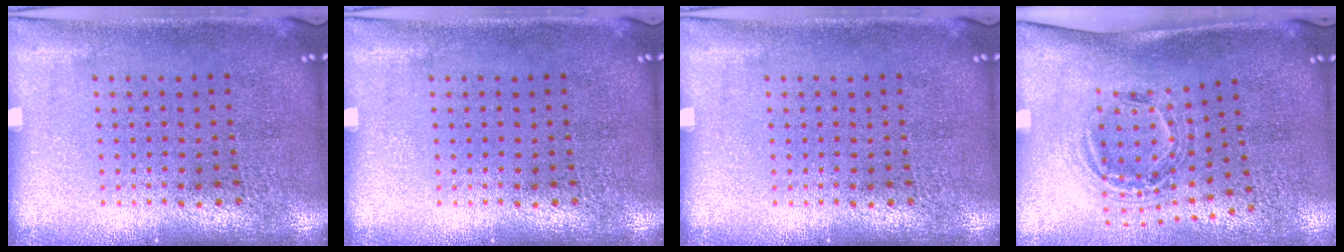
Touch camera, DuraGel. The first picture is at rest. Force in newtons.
{"total": 0.0}
{"total": 0.0}
{"total": 1.2, "press": 1.0, "slide": 0.5}